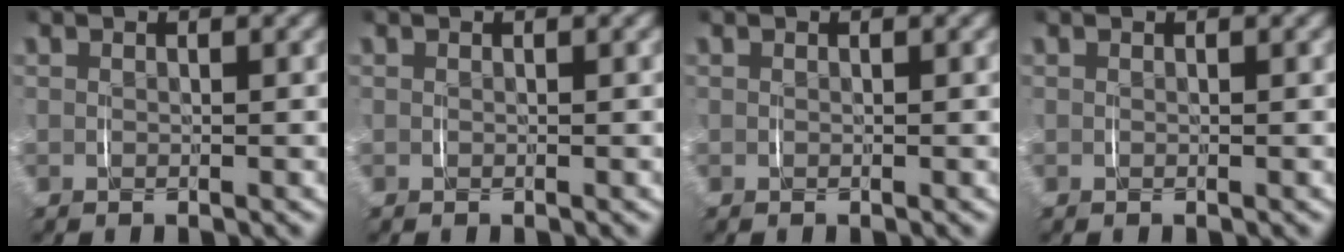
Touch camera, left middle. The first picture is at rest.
{"total": 0.0}
{"total": 0.0}
{"total": 0.0}